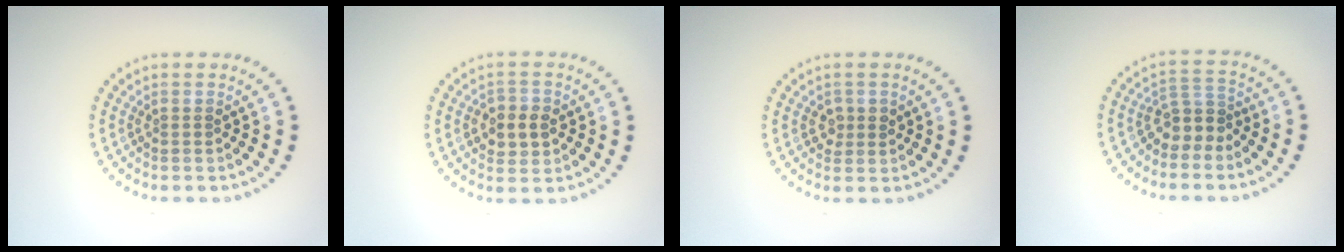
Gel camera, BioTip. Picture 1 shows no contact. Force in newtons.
{"total": 2.8, "press": 2.8, "slide": 0.4}
{"total": 1.5, "press": 1.5, "slide": 0.3}
{"total": 2.7, "press": 2.1, "slide": 1.8}